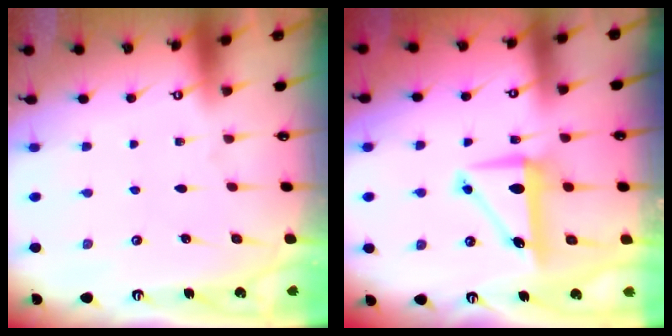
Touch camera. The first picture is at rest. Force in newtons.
{"total": 8.1, "press": 7.7, "slide": 2.4}